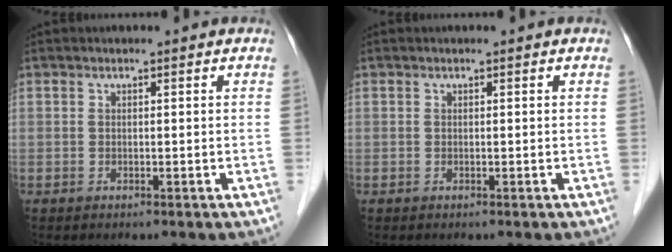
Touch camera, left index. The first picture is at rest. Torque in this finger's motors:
{"motor_torque": [-0.01, 0.02, 0.01, 0.00]}